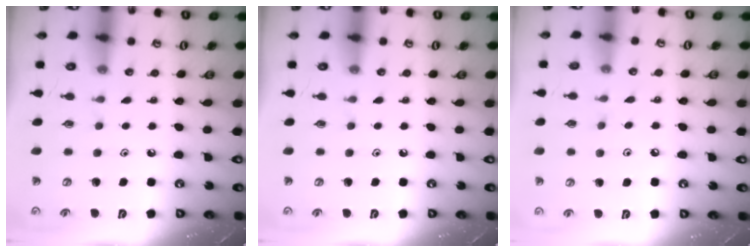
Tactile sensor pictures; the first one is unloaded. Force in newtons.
{"total": 0.0}
{"total": 4.0, "press": 4.0, "slide": 0.6}